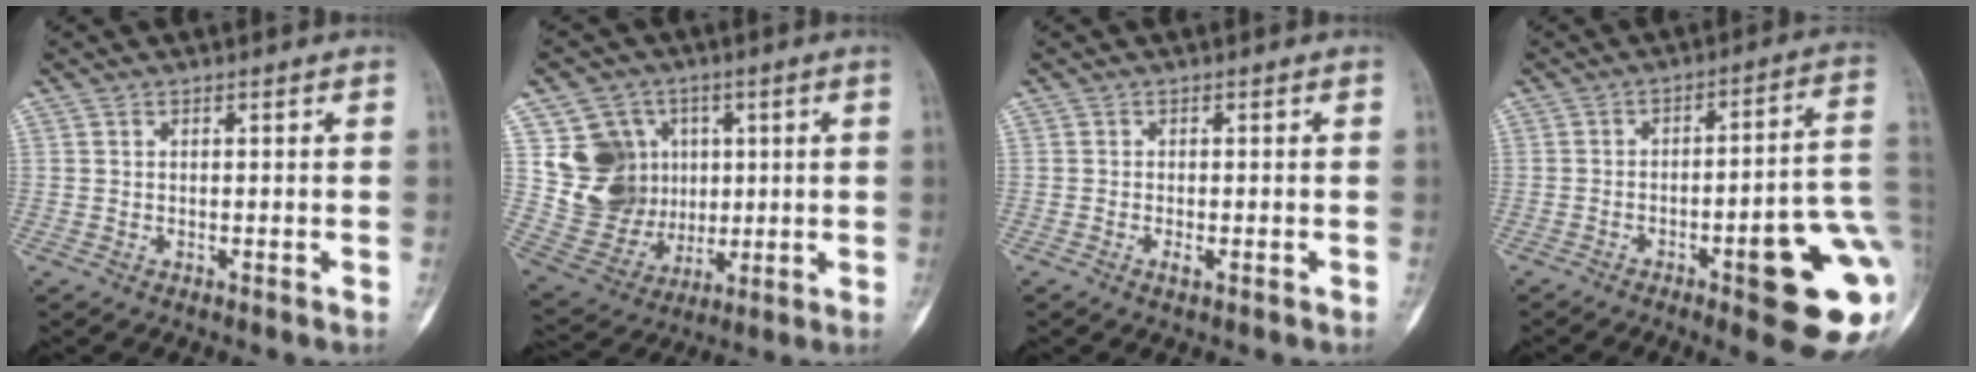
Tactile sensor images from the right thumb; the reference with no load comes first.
{"total": 14.4, "force": [3.7, 12.9, 5.0], "torque": [-0.049, -0.002, 0.087]}
{"total": 1.4, "force": [-0.6, 0.6, 1.2], "torque": [-0.021, -0.001, -0.010]}
{"total": 19.1, "force": [-5.7, 4.4, 17.7], "torque": [-0.177, 0.027, -0.064]}